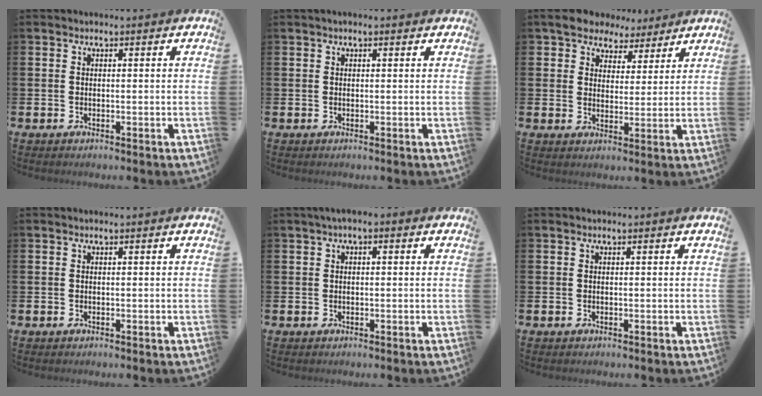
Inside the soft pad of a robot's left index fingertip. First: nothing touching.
{"total": 0.6, "force": [0.4, 0.2, 0.4], "torque": [0.005, -0.001, 0.004]}
{"total": 6.1, "force": [5.2, 3.1, 0.5], "torque": [-0.040, -0.021, 0.093]}
{"total": 0.0}
{"total": 1.4, "force": [0.3, 0.8, 1.1], "torque": [-0.017, 0.007, 0.003]}
{"total": 0.0}